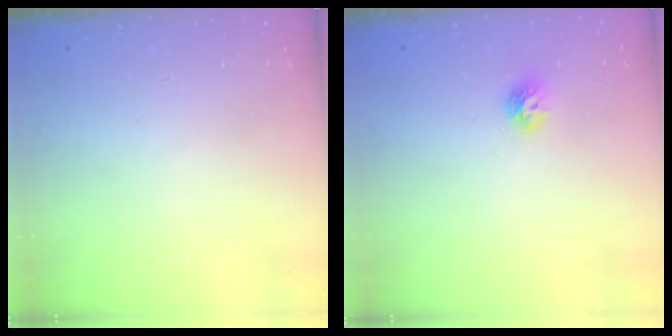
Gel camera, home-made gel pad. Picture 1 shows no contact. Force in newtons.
{"total": 5.8, "press": 5.8, "slide": 0.8}